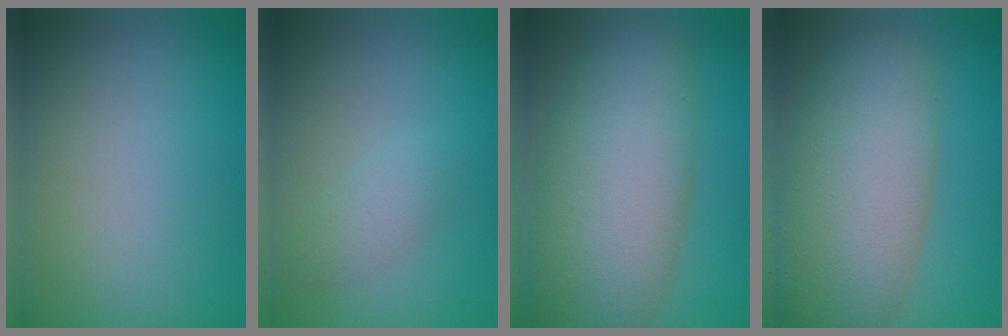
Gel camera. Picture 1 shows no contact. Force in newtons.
{"total": 1.7, "press": 1.7, "slide": 0.0}
{"total": 12.3, "press": 12.3, "slide": 0.3}
{"total": 11.1, "press": 11.0, "slide": 0.6}